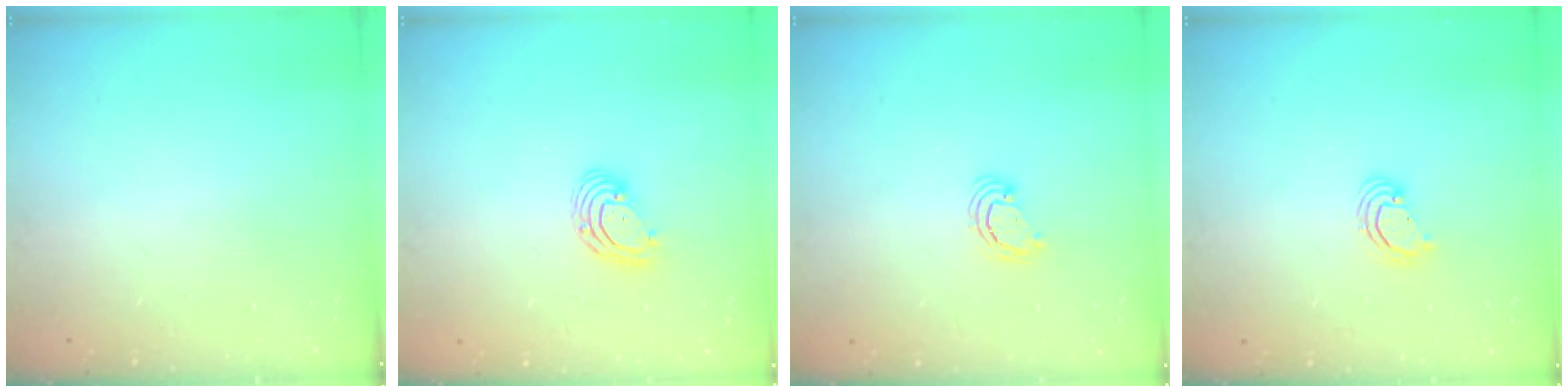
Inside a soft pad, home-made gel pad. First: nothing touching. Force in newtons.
{"total": 6.4, "press": 6.3, "slide": 1.2}
{"total": 3.2, "press": 3.1, "slide": 0.3}
{"total": 3.8, "press": 3.8, "slide": 0.2}